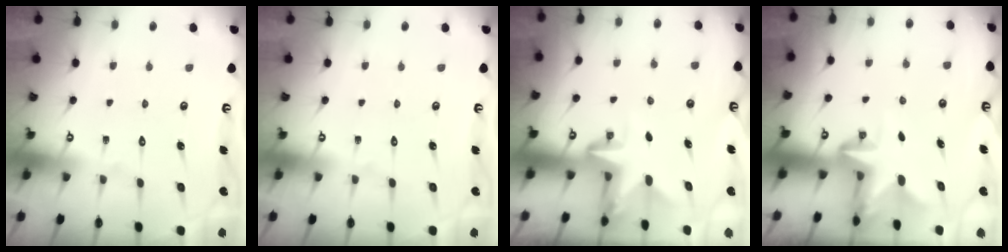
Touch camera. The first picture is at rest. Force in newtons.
{"total": 0.0}
{"total": 3.4, "press": 3.4, "slide": 0.2}
{"total": 2.8, "press": 2.7, "slide": 0.5}